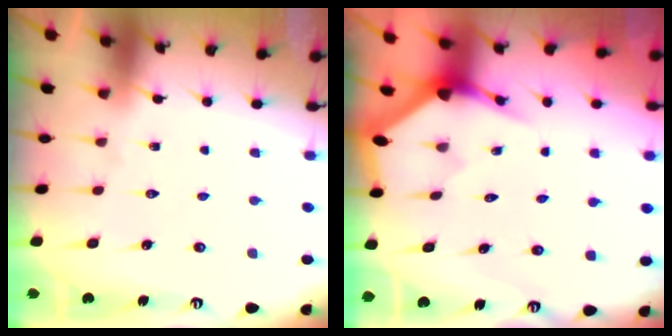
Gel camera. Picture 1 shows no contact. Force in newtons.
{"total": 3.4, "press": 3.4, "slide": 0.2}